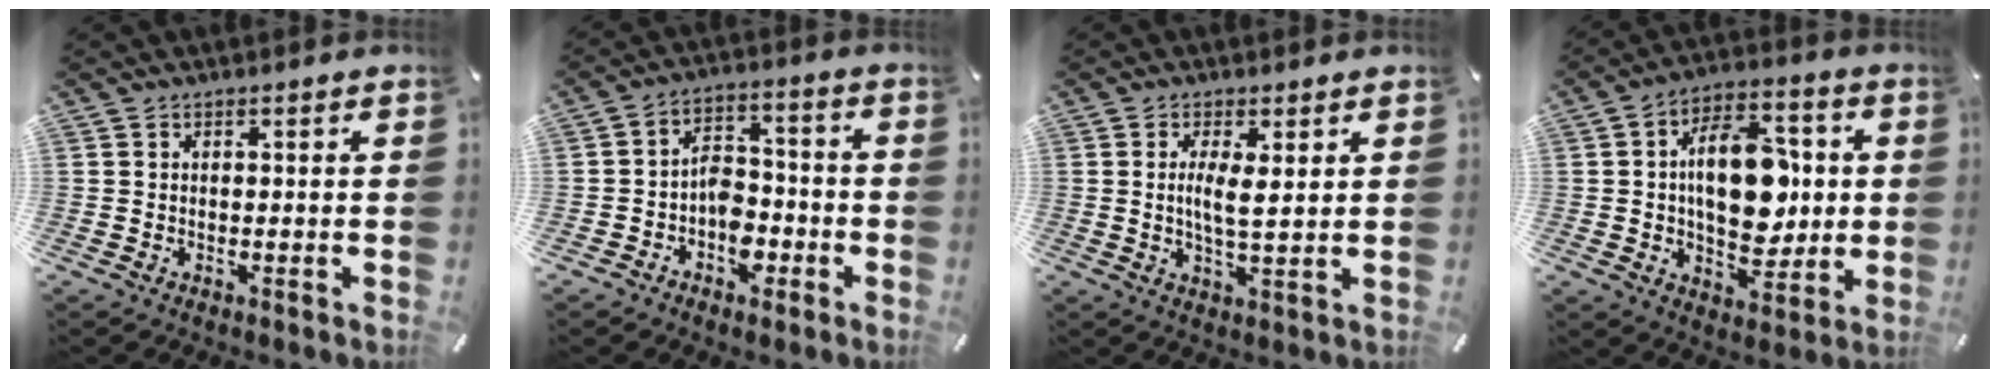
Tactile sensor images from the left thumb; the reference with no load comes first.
{"total": 7.0, "force": [-3.5, 5.0, 3.6], "torque": [-0.051, 0.019, -0.061]}
{"total": 5.3, "force": [1.1, 1.4, 4.9], "torque": [-0.091, -0.005, 0.017]}
{"total": 16.8, "force": [1.0, 10.3, 13.2], "torque": [-0.208, 0.006, 0.018]}